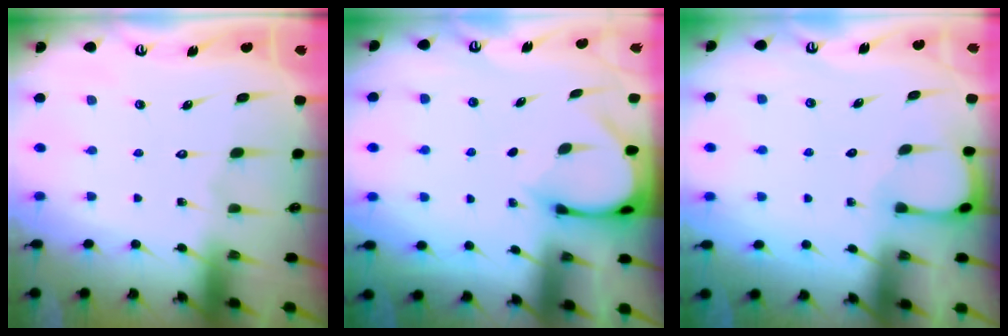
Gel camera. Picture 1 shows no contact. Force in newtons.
{"total": 3.5, "press": 3.4, "slide": 0.3}
{"total": 1.9, "press": 1.9, "slide": 0.2}